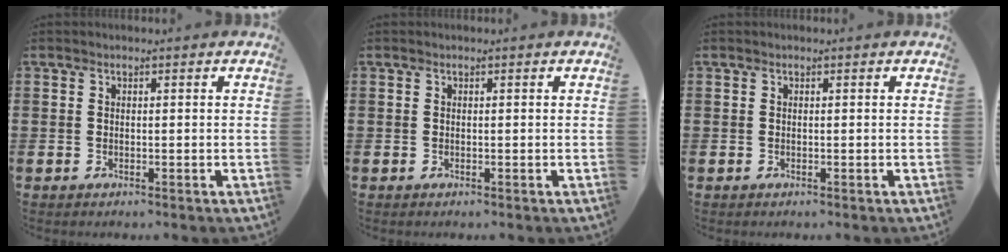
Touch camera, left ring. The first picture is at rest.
{"total": 0.0}
{"total": 0.0}